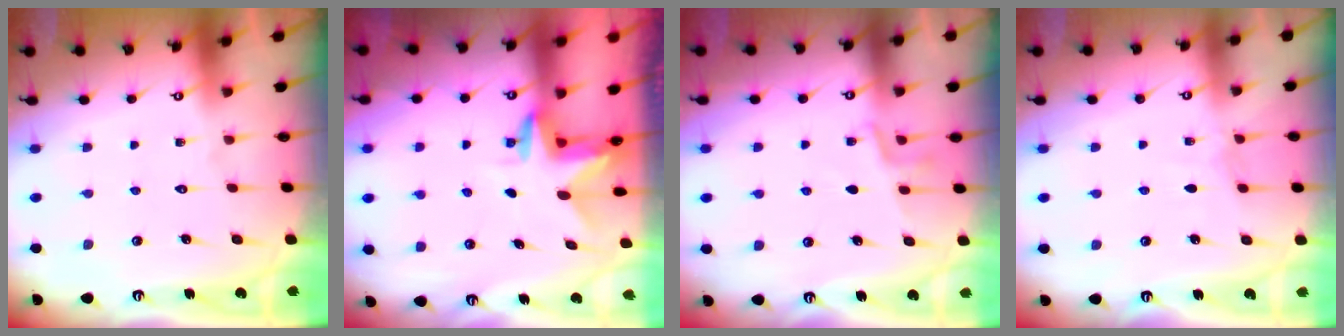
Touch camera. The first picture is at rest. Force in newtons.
{"total": 2.8, "press": 2.8, "slide": 0.1}
{"total": 5.3, "press": 5.1, "slide": 1.3}
{"total": 2.5, "press": 2.5, "slide": 0.3}